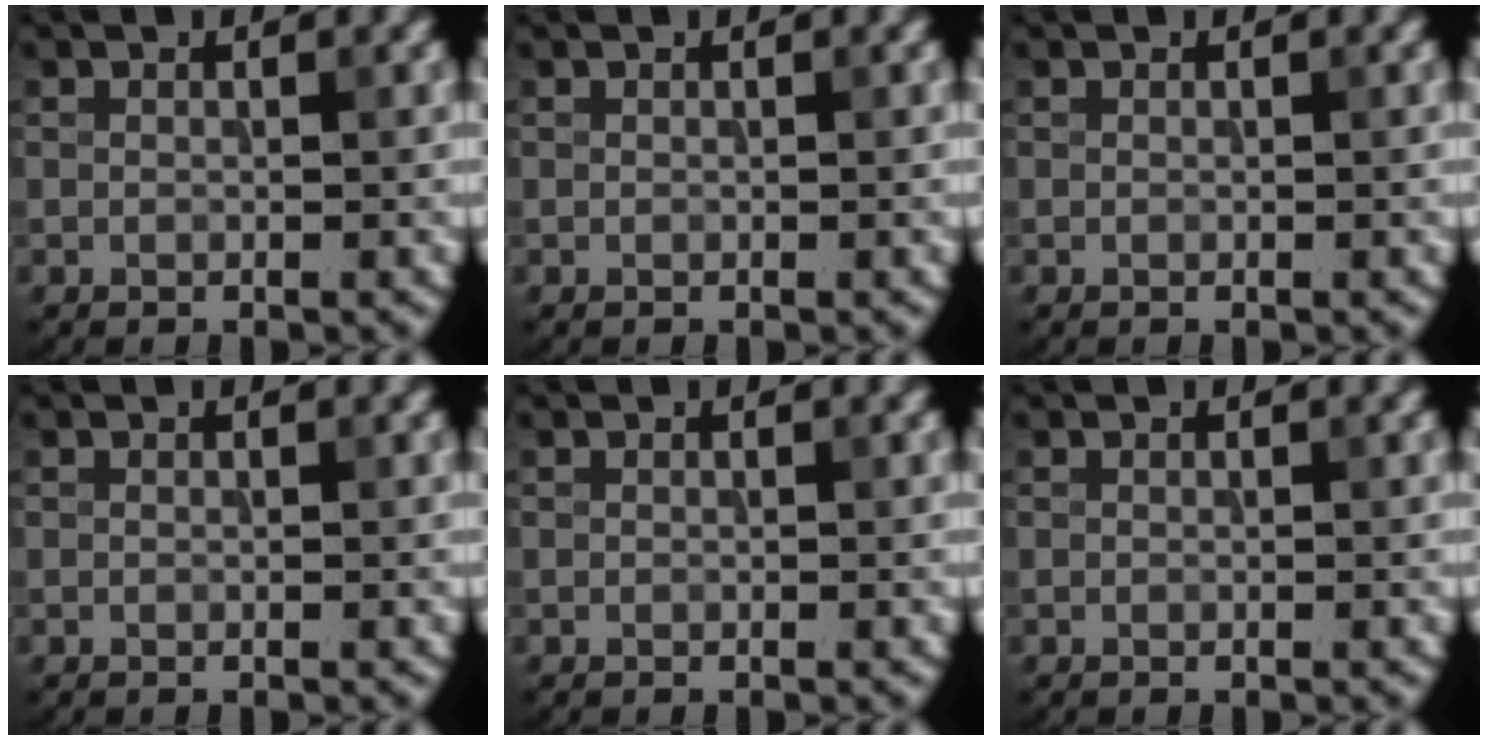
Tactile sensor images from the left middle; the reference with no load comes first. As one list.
[{"total": 0.0}, {"total": 0.0}, {"total": 0.0}, {"total": 0.0}, {"total": 0.0}]